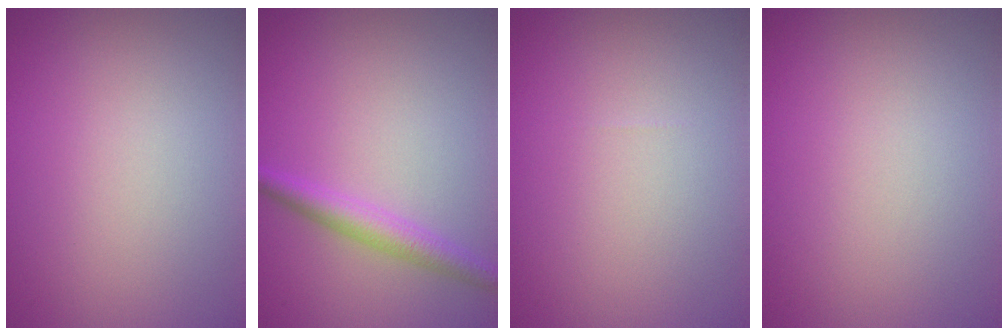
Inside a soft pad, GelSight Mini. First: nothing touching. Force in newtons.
{"total": 2.6, "press": 2.6, "slide": 0.1}
{"total": 0.0}
{"total": 0.0}